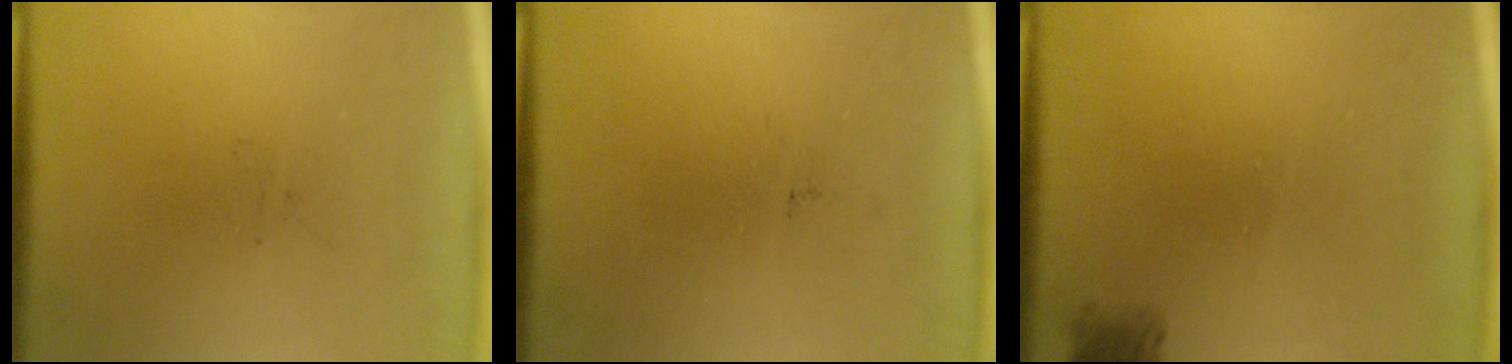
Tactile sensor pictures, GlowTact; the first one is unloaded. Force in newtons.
{"total": 0.0}
{"total": 2.1}